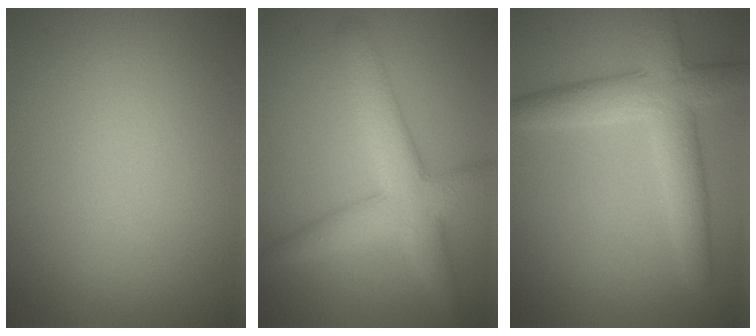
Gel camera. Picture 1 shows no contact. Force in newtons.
{"total": 5.4, "press": 5.4, "slide": 0.3}
{"total": 5.6, "press": 5.6, "slide": 0.4}